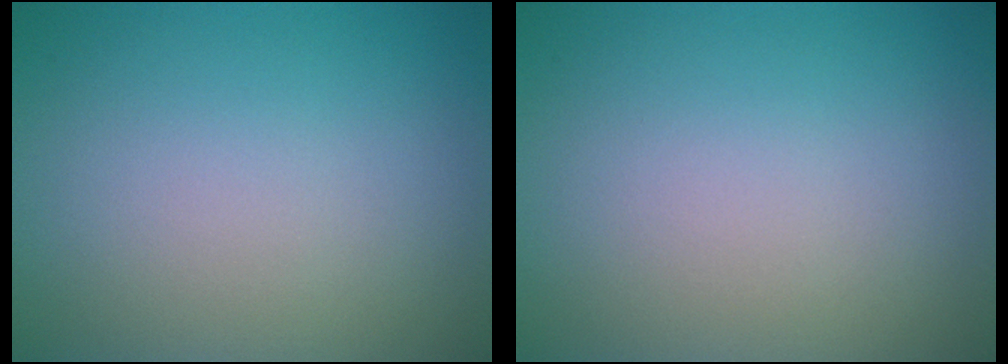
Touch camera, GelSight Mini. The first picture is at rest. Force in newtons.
{"total": 0.0}